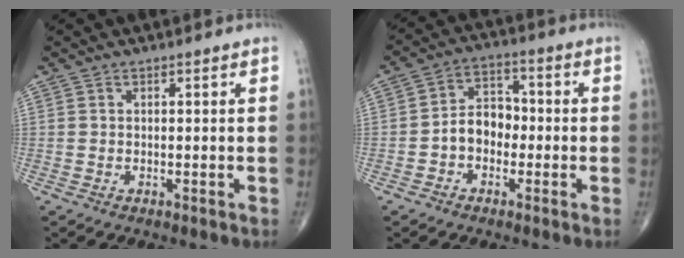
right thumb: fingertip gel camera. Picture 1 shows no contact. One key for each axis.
{"total": 7.0, "fx": -1.6, "fy": 5.3, "fz": 4.3, "tx": -0.048, "ty": 0.031, "tz": -0.042}